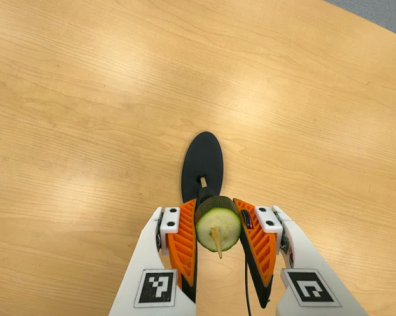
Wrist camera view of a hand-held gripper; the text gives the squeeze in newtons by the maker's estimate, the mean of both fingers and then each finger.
{"total": 10.7, "left": 9.6, "right": 11.7}